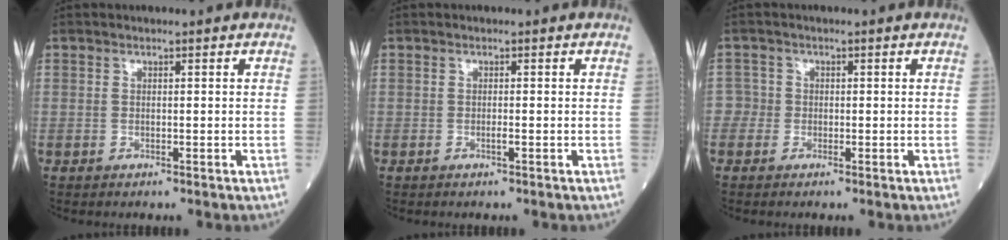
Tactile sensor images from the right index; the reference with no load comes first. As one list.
[{"total": 0.7, "force": [-0.3, 0.0, 0.6], "torque": [-0.014, 0.000, -0.005]}, {"total": 1.9, "force": [-0.5, 1.8, 0.0], "torque": [0.016, 0.008, -0.016]}]